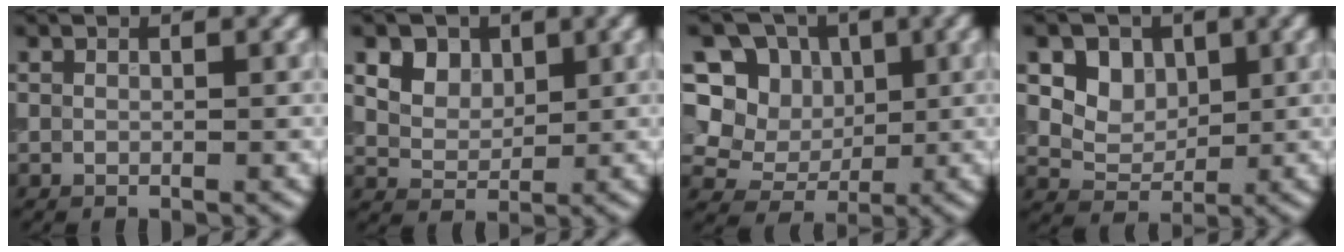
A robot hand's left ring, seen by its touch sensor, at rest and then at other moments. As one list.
[{"total": 6.2, "force": [3.5, 4.4, 2.6], "torque": [-0.058, 0.016, 0.055]}, {"total": 10.6, "force": [3.7, 8.9, 4.4], "torque": [-0.094, 0.025, 0.051]}, {"total": 4.2, "force": [1.9, 3.3, 1.8], "torque": [-0.046, -0.015, 0.050]}]